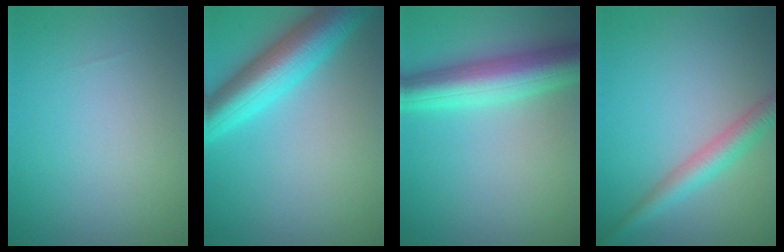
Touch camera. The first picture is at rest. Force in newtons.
{"total": 7.5, "press": 7.5, "slide": 0.3}
{"total": 7.2, "press": 7.2, "slide": 0.2}
{"total": 3.3, "press": 3.3, "slide": 0.1}